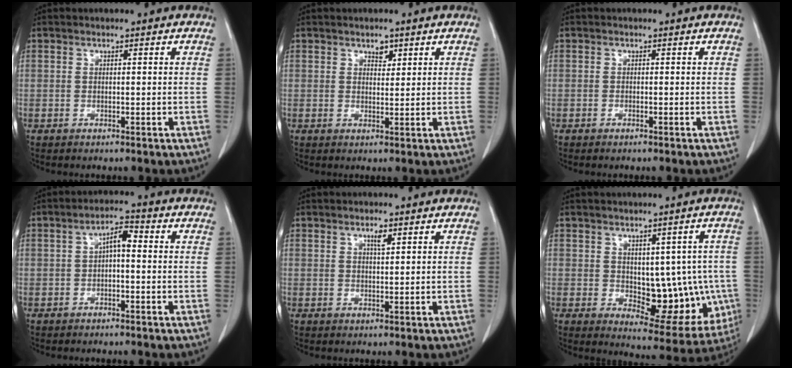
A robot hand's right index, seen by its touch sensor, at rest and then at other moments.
{"total": 1.7, "force": [1.2, 1.0, 0.8], "torque": [-0.009, -0.003, 0.018]}
{"total": 0.5, "force": [-0.4, 0.1, 0.3], "torque": [-0.011, -0.002, -0.006]}
{"total": 3.6, "force": [0.0, 1.3, 3.4], "torque": [-0.058, 0.016, -0.002]}
{"total": 1.5, "force": [0.9, 0.3, 1.2], "torque": [-0.021, -0.003, 0.016]}
{"total": 12.3, "force": [-0.7, 6.5, 10.5], "torque": [-0.113, 0.009, 0.018]}